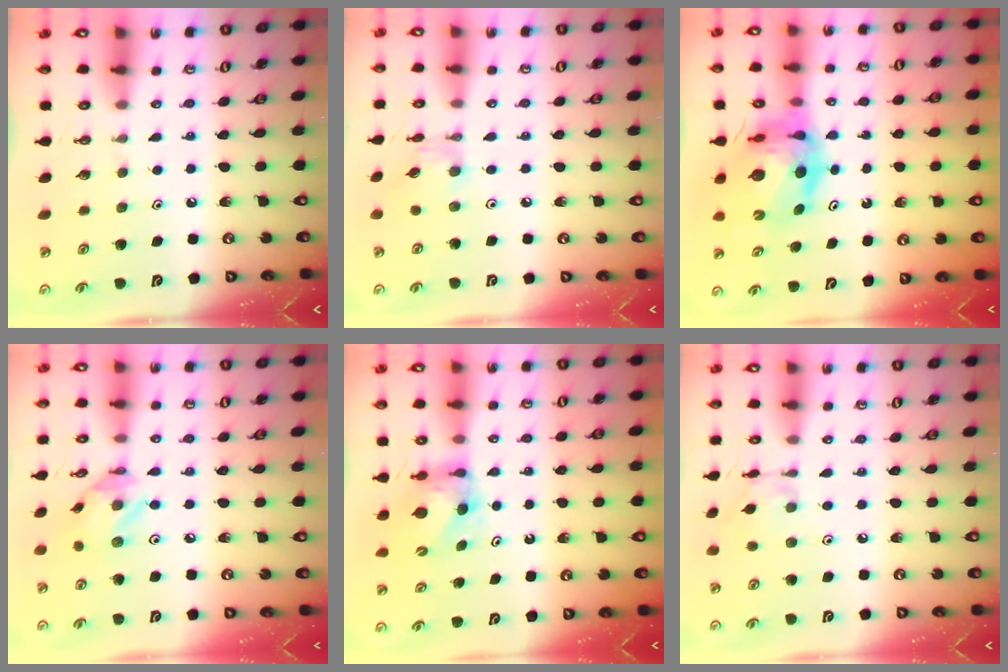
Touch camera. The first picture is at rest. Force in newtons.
{"total": 3.0, "press": 3.0, "slide": 0.1}
{"total": 12.1, "press": 12.0, "slide": 1.5}
{"total": 9.0, "press": 9.0, "slide": 0.7}
{"total": 6.8, "press": 6.8, "slide": 0.3}
{"total": 3.9, "press": 3.8, "slide": 0.5}